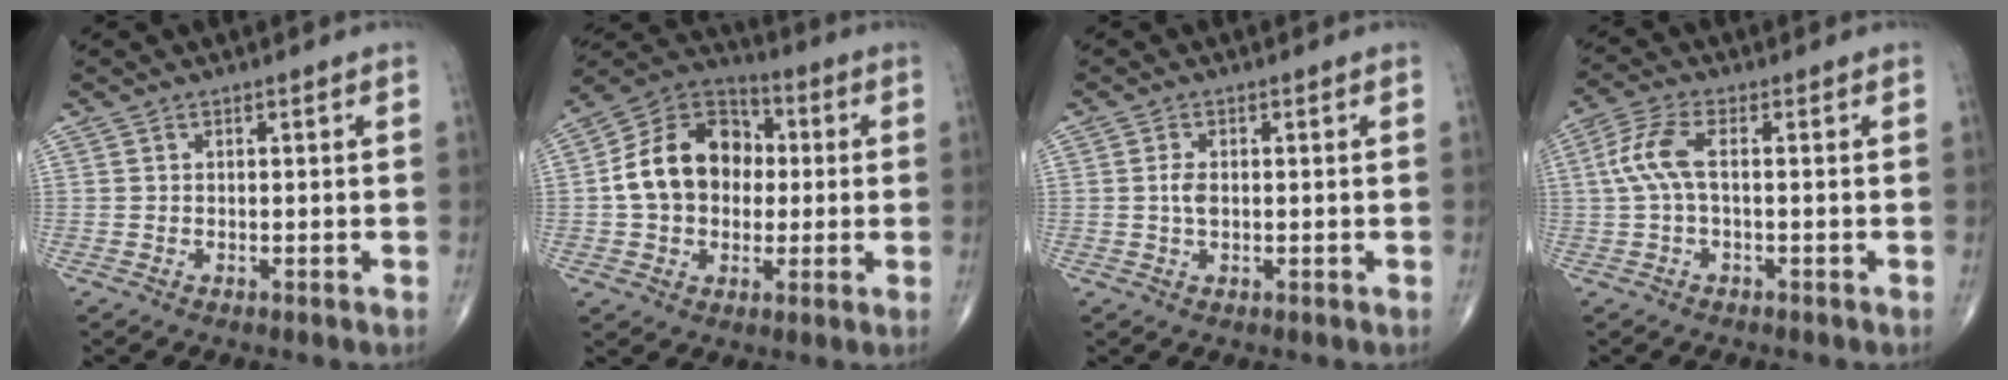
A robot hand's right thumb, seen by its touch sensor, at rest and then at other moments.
{"total": 15.9, "force": [0.5, 12.1, 10.2], "torque": [-0.141, 0.031, 0.000]}
{"total": 2.3, "force": [0.1, 1.2, 1.9], "torque": [-0.041, 0.001, 0.000]}
{"total": 6.2, "force": [0.3, 2.3, 5.8], "torque": [-0.147, 0.017, 0.001]}